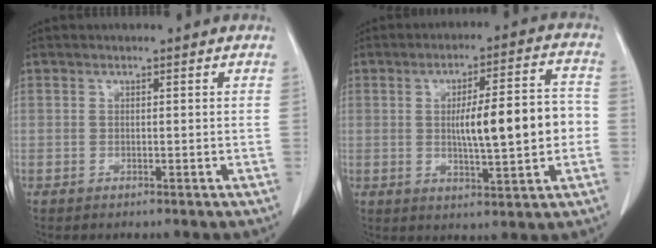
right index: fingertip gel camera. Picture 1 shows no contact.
{"total": 12.0, "force": [-0.7, 2.0, 11.8], "torque": [-0.182, 0.018, -0.005]}